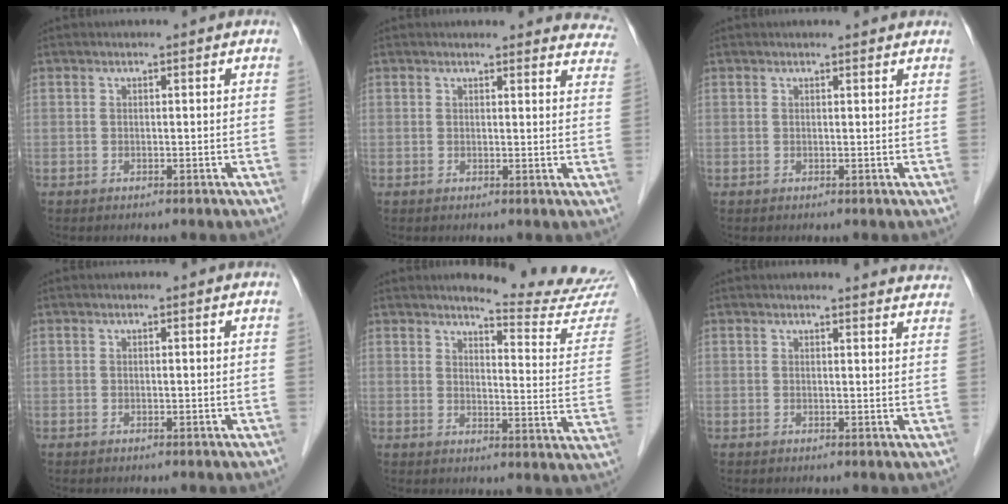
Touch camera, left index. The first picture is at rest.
{"total": 11.5, "force": [11.0, 2.9, 1.5], "torque": [0.028, -0.026, 0.084]}
{"total": 2.4, "force": [2.3, 0.3, 0.4], "torque": [-0.013, 0.008, 0.020]}
{"total": 0.0}
{"total": 13.4, "force": [13.2, -1.1, 2.2], "torque": [-0.023, -0.109, 0.140]}
{"total": 8.1, "force": [8.0, 0.9, 1.1], "torque": [0.009, -0.014, 0.059]}